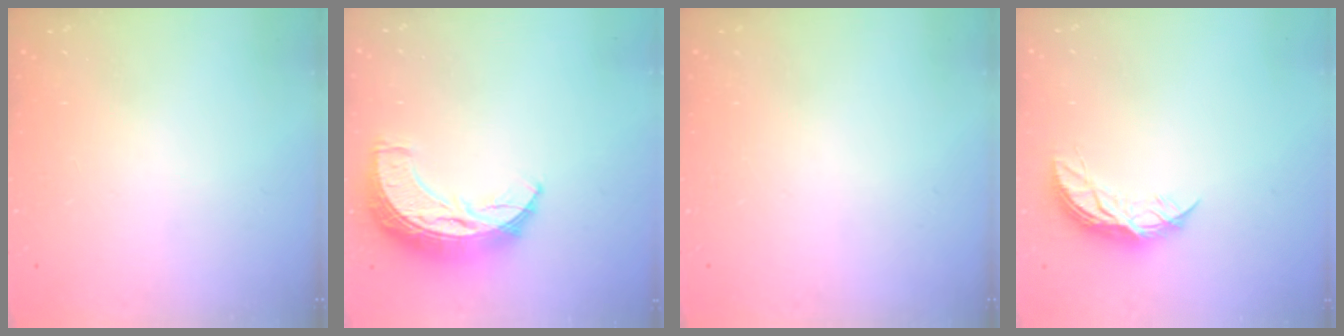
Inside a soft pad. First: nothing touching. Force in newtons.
{"total": 14.1, "press": 14.1, "slide": 0.6}
{"total": 0.0}
{"total": 8.8, "press": 8.8, "slide": 0.5}